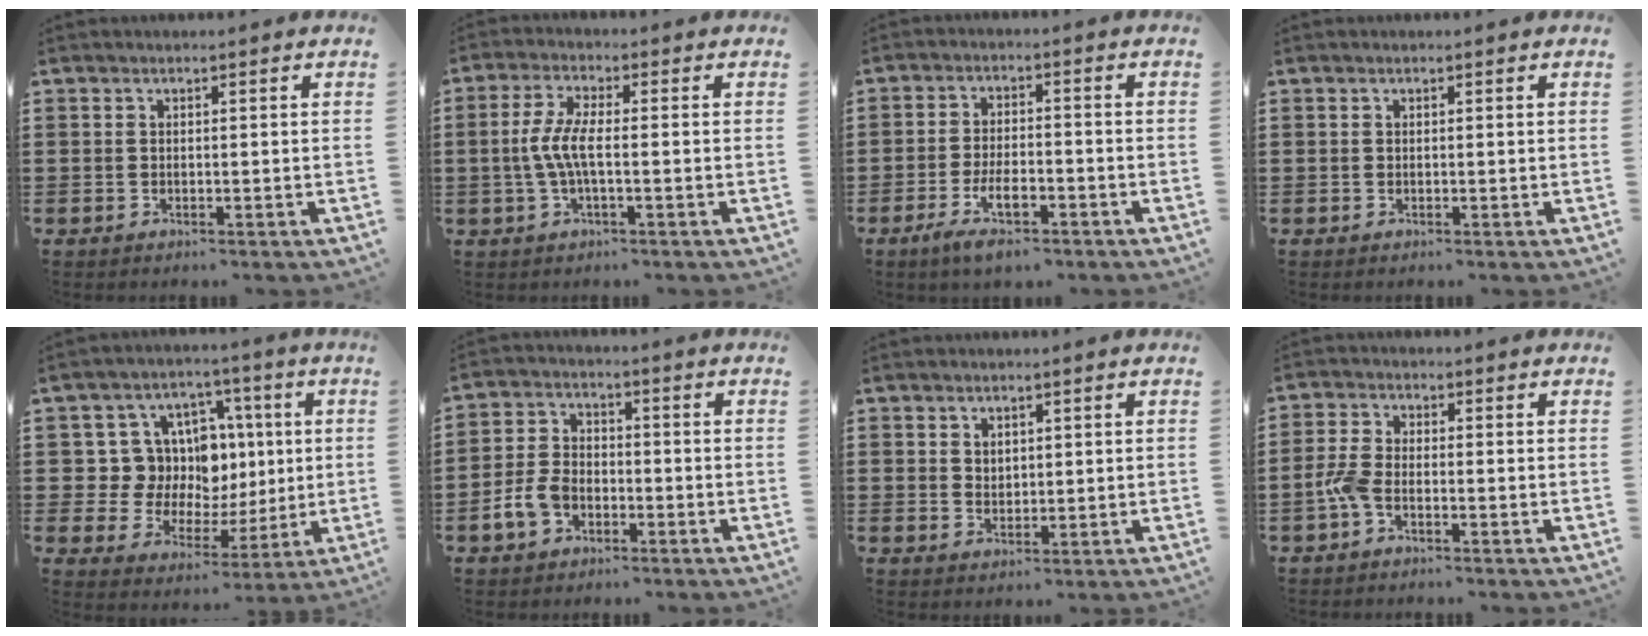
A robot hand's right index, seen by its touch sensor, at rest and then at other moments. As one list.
[{"total": 5.3, "force": [-0.8, 1.4, 5.1], "torque": [-0.126, -0.008, -0.027]}, {"total": 6.1, "force": [-3.3, 2.0, 4.6], "torque": [-0.102, -0.001, -0.065]}, {"total": 0.0}, {"total": 10.7, "force": [2.6, 9.5, 4.2], "torque": [-0.098, 0.000, 0.057]}, {"total": 5.4, "force": [-2.5, 3.6, 3.2], "torque": [-0.094, 0.000, -0.055]}, {"total": 1.8, "force": [1.3, 1.3, 0.3], "torque": [-0.008, 0.007, 0.025]}, {"total": 3.4, "force": [-1.6, 1.3, 2.7], "torque": [-0.075, -0.005, -0.037]}]